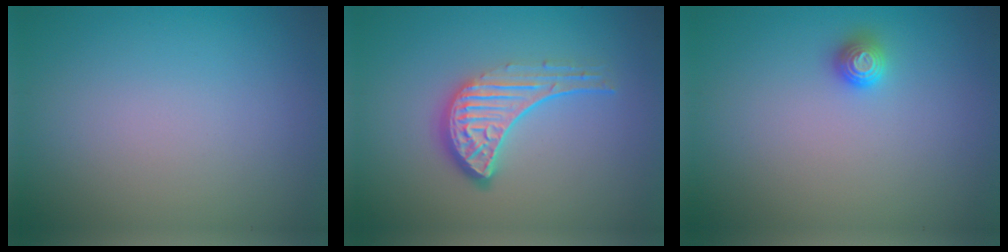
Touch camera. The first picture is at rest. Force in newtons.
{"total": 4.6, "press": 3.4, "slide": 3.2}
{"total": 1.1, "press": 1.1, "slide": 0.2}